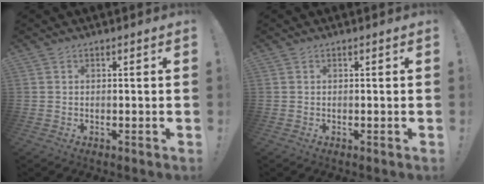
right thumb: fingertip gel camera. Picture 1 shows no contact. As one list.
[{"total": 0.0}]